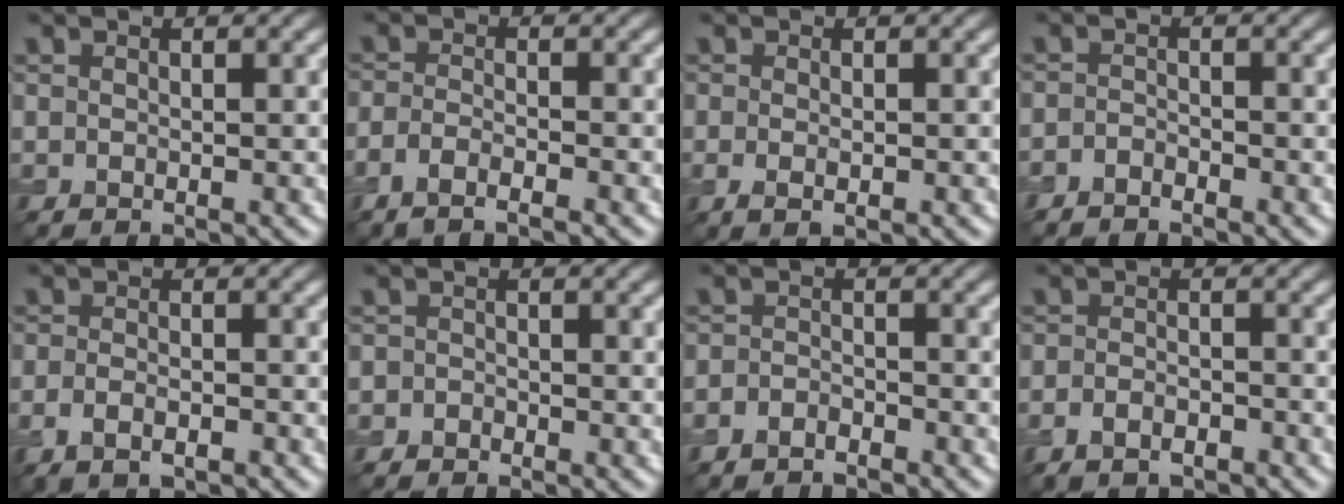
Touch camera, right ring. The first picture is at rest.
{"total": 2.1, "force": [-1.7, 0.3, 1.3], "torque": [-0.026, -0.003, -0.036]}
{"total": 1.6, "force": [-0.4, 0.5, 1.5], "torque": [-0.027, -0.005, -0.006]}
{"total": 1.3, "force": [-1.3, 0.1, 0.0], "torque": [0.000, -0.003, -0.033]}
{"total": 2.2, "force": [-1.4, 0.9, 1.4], "torque": [-0.027, -0.006, -0.028]}
{"total": 0.9, "force": [-0.6, 0.5, -0.3], "torque": [0.010, 0.005, -0.015]}
{"total": 1.5, "force": [-1.4, 0.4, 0.1], "torque": [0.000, 0.000, -0.033]}
{"total": 2.2, "force": [-1.8, 1.0, 0.8], "torque": [-0.012, -0.003, -0.036]}